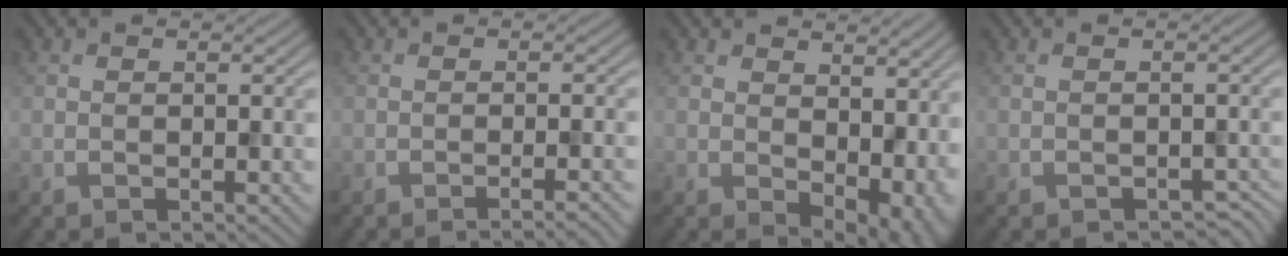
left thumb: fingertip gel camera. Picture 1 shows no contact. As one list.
[{"total": 2.5, "force": [-1.5, 0.4, 2.0], "torque": [-0.018, 0.003, -0.034]}, {"total": 9.3, "force": [1.0, 5.9, 7.1], "torque": [-0.100, -0.027, 0.037]}, {"total": 1.5, "force": [-1.3, 0.6, 0.5], "torque": [-0.004, -0.006, -0.015]}]